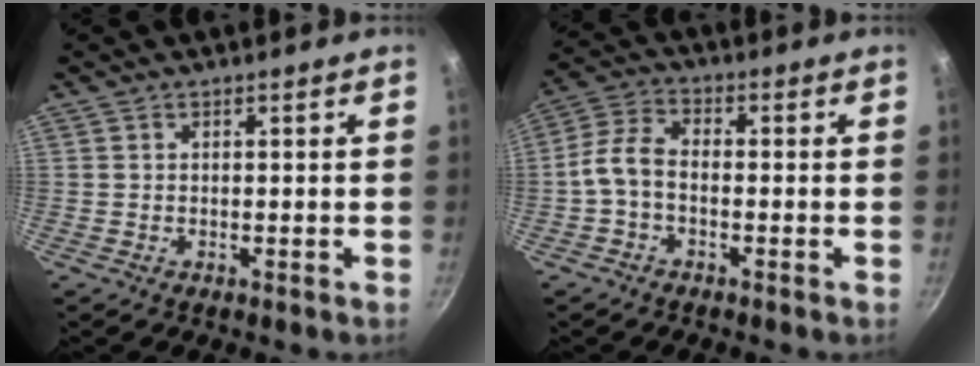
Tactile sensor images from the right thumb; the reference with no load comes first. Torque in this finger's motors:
{"motor_torque": [0.09, -0.48, -0.13, 0.11, 0.21]}